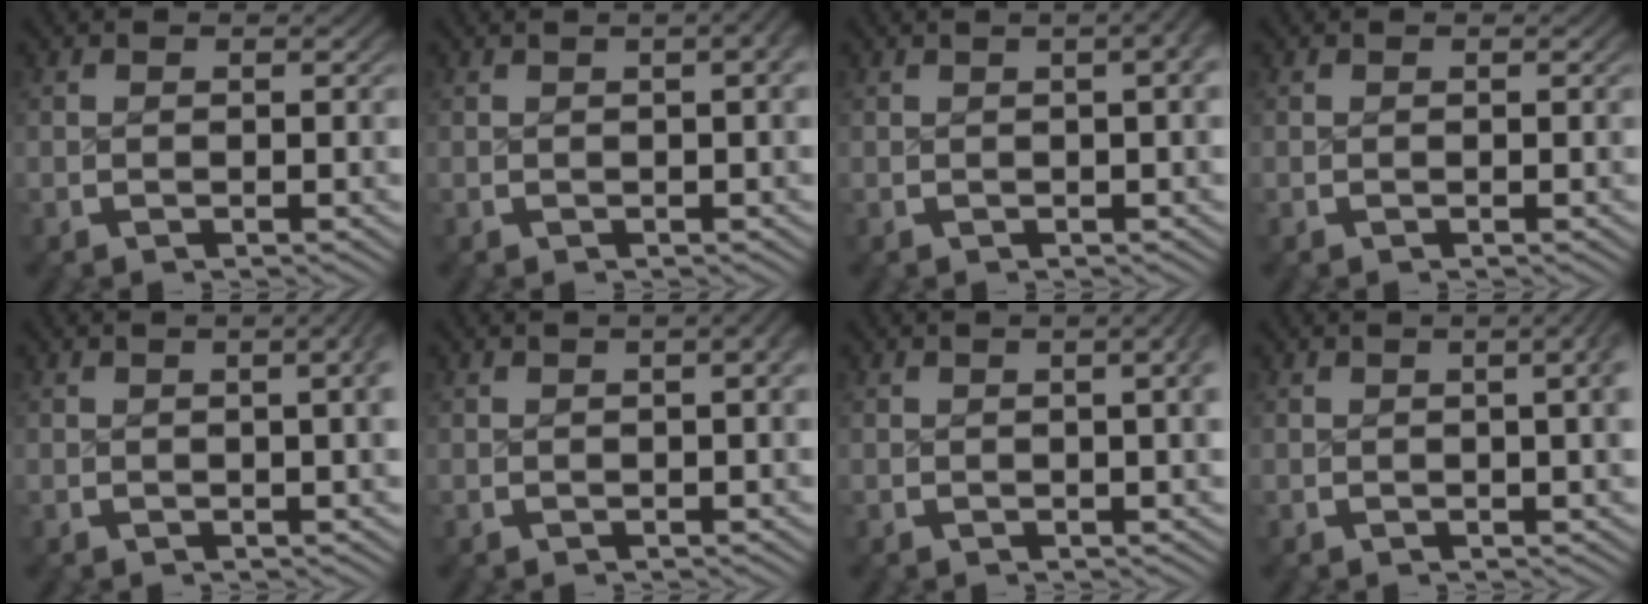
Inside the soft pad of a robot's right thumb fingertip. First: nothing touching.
{"total": 4.6, "force": [1.0, 1.9, 4.1], "torque": [-0.037, 0.027, 0.006]}
{"total": 6.7, "force": [1.8, 3.0, 5.6], "torque": [-0.047, 0.039, 0.009]}
{"total": 0.0}
{"total": 5.4, "force": [1.3, 2.3, 4.7], "torque": [-0.039, 0.025, 0.007]}
{"total": 4.0, "force": [0.8, 1.5, 3.6], "torque": [-0.033, 0.025, 0.005]}
{"total": 4.6, "force": [1.0, 1.8, 4.1], "torque": [-0.034, 0.020, 0.005]}
{"total": 6.1, "force": [1.7, 2.7, 5.2], "torque": [-0.042, 0.028, 0.011]}